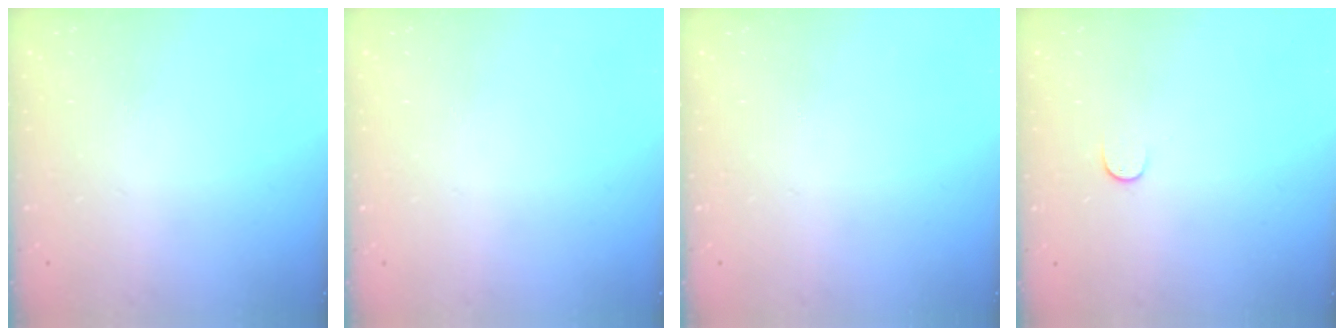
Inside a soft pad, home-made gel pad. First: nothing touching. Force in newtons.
{"total": 0.0}
{"total": 0.0}
{"total": 3.9, "press": 3.9, "slide": 0.5}